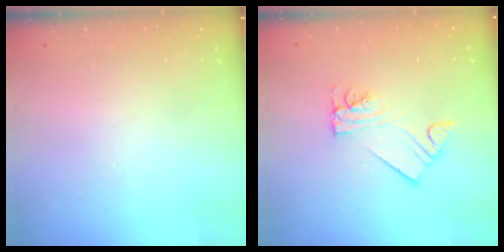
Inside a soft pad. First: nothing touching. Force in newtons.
{"total": 4.5, "press": 4.5, "slide": 0.3}